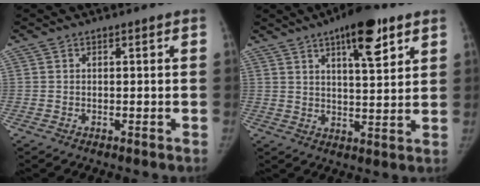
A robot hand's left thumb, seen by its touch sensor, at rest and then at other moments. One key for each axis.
{"total": 11.2, "fx": 6.2, "fy": 3.6, "fz": 8.7, "tx": -0.106, "ty": -0.030, "tz": 0.091}